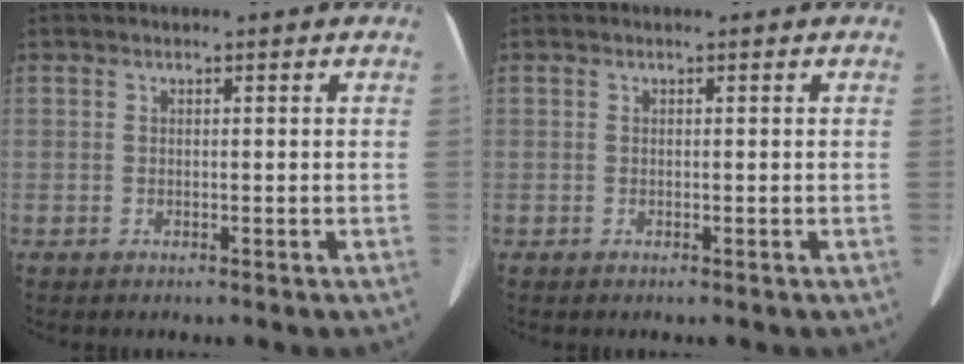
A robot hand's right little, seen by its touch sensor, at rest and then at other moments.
{"total": 0.0}